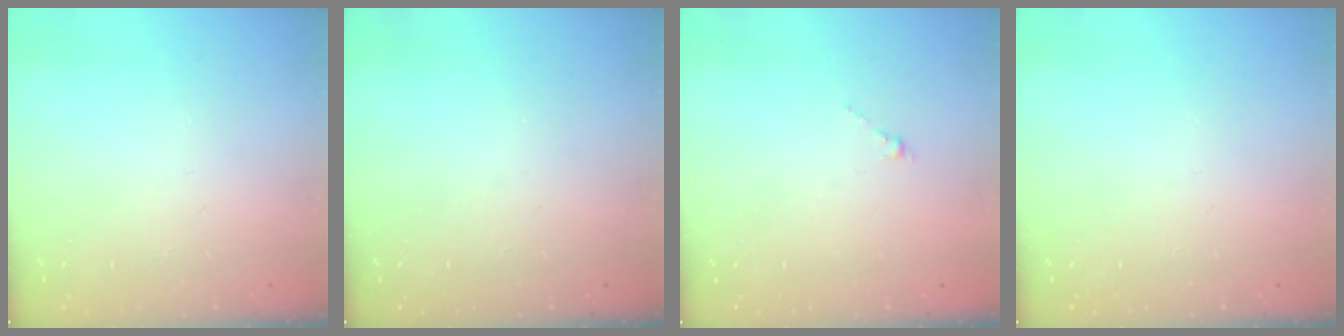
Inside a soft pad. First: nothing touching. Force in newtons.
{"total": 0.0}
{"total": 0.0}
{"total": 0.0}